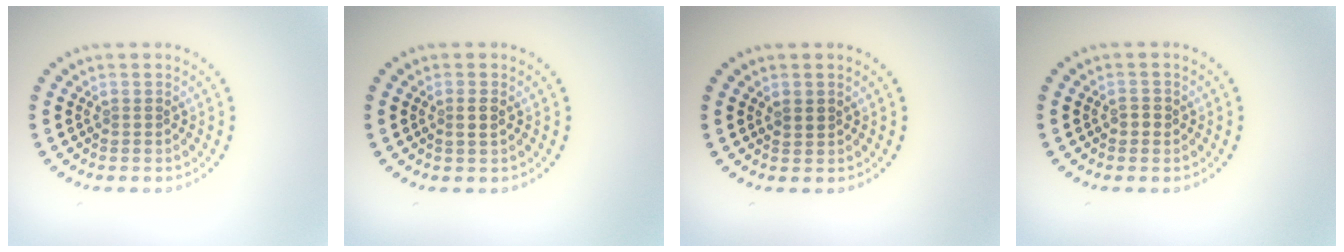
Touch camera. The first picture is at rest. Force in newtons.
{"total": 1.0, "press": 0.9, "slide": 0.5}
{"total": 1.0, "press": 0.9, "slide": 0.4}
{"total": 1.0, "press": 1.0, "slide": 0.2}